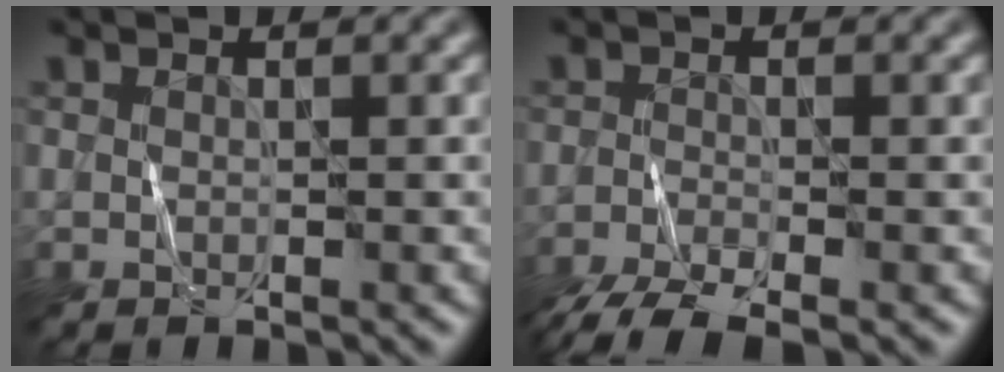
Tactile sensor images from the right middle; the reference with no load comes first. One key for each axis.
{"total": 5.0, "fx": -3.9, "fy": 1.2, "fz": 2.9, "tx": -0.057, "ty": -0.015, "tz": -0.080}